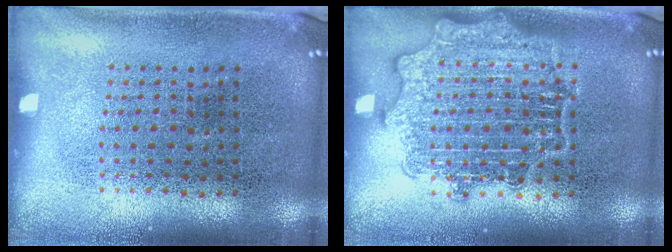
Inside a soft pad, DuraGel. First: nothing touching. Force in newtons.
{"total": 2.4, "press": 2.4, "slide": 0.3}